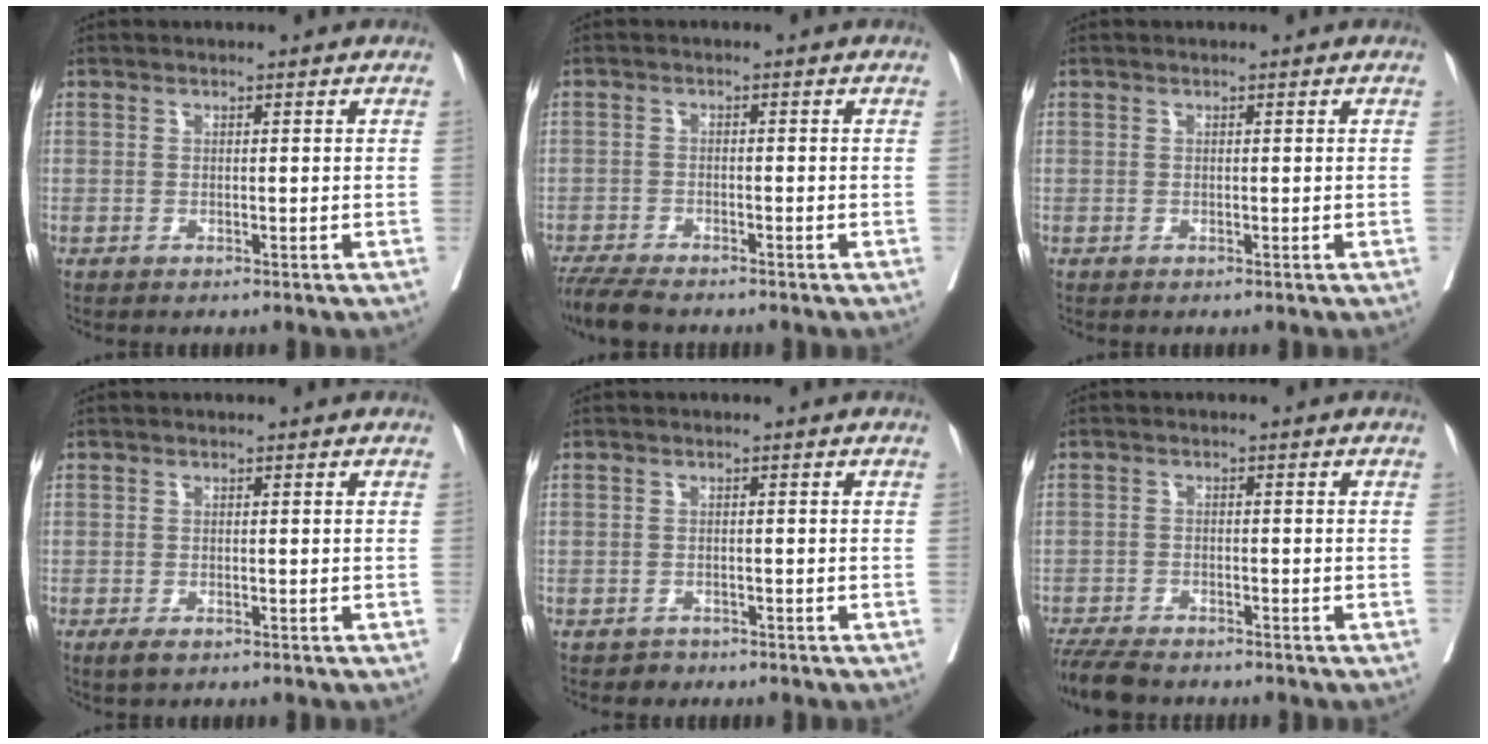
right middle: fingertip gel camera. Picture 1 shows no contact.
{"total": 5.6, "force": [-5.0, 0.8, 2.5], "torque": [-0.044, -0.017, -0.088]}
{"total": 0.0}
{"total": 1.8, "force": [-1.0, 0.7, 1.2], "torque": [-0.025, -0.004, -0.014]}
{"total": 1.3, "force": [-1.0, 0.8, -0.2], "torque": [-0.002, 0.003, -0.018]}
{"total": 6.5, "force": [-5.8, 1.4, 2.6], "torque": [-0.041, -0.017, -0.101]}